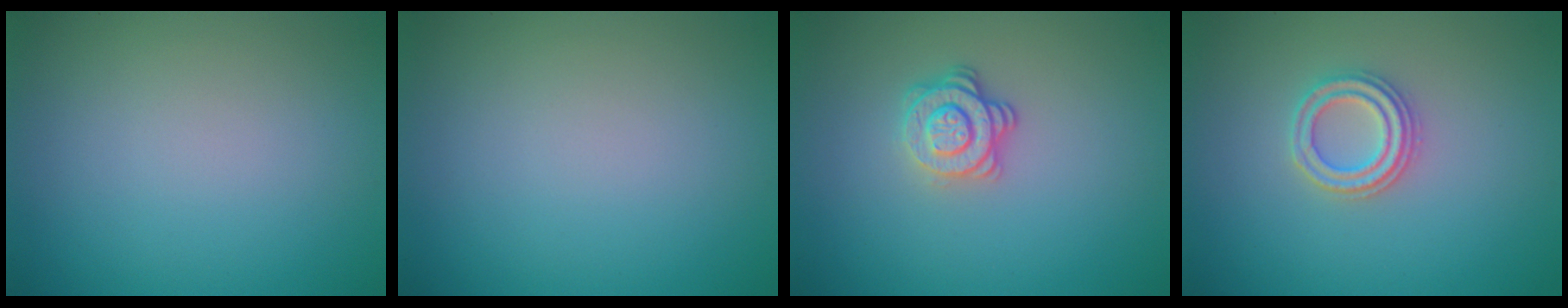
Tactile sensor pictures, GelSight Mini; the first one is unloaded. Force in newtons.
{"total": 0.0}
{"total": 2.8, "press": 2.5, "slide": 1.3}
{"total": 2.5, "press": 2.4, "slide": 0.7}